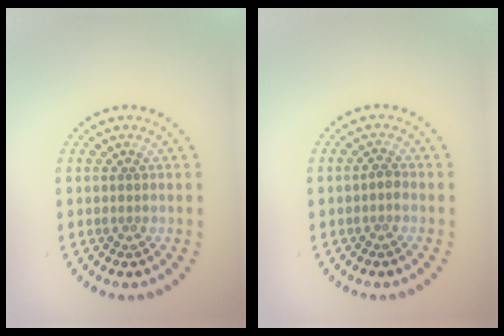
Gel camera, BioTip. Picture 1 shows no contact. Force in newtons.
{"total": 0.8, "press": 0.8, "slide": 0.2}